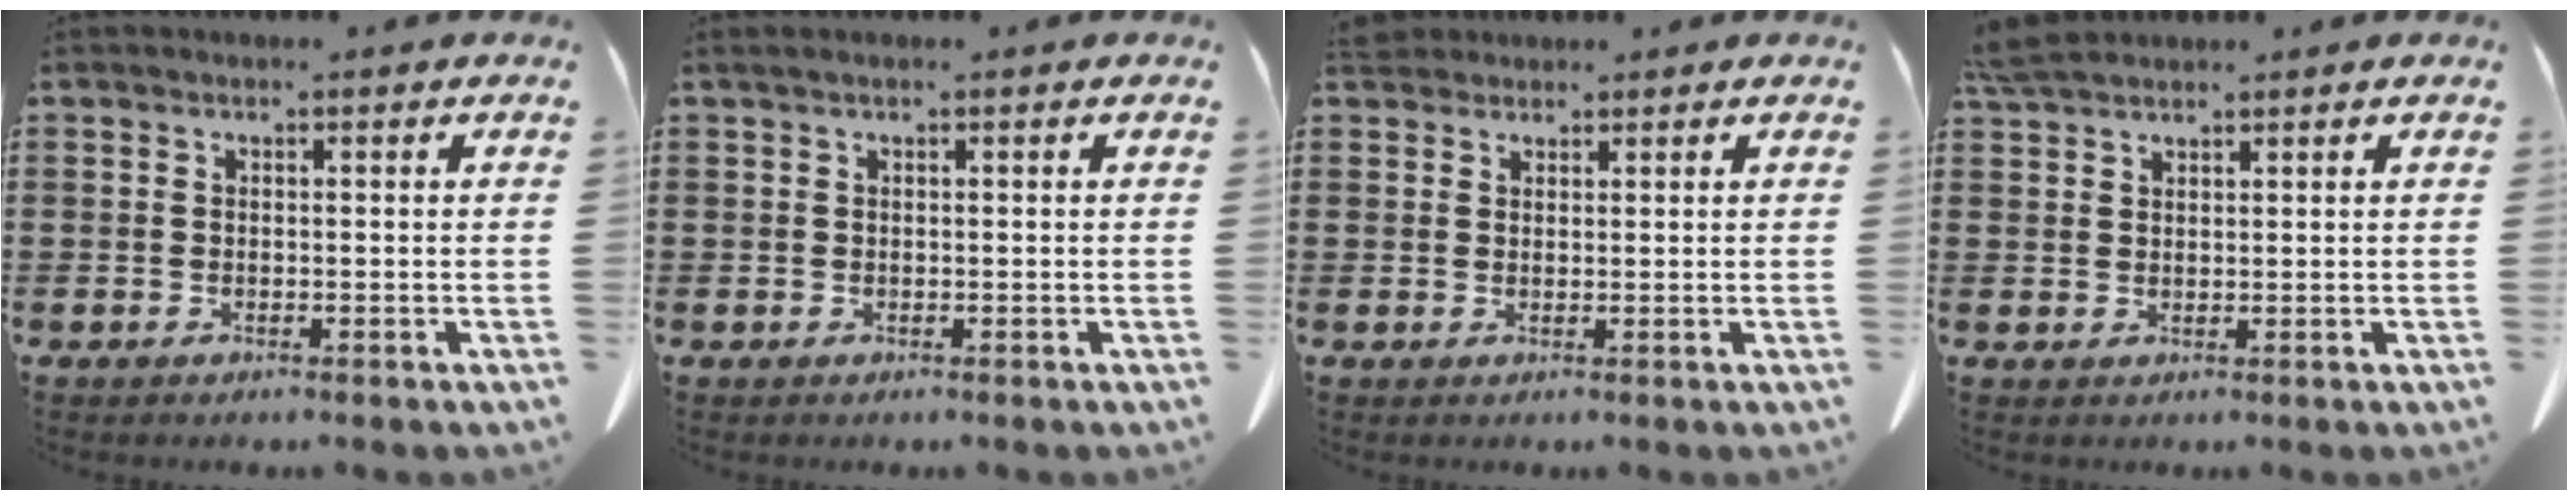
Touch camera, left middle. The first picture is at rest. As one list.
[{"total": 0.5, "force": [0.3, 0.0, 0.5], "torque": [-0.009, 0.000, 0.005]}, {"total": 2.4, "force": [2.1, 0.9, 0.5], "torque": [-0.017, 0.002, 0.042]}, {"total": 3.8, "force": [3.4, 0.7, 1.7], "torque": [-0.043, -0.003, 0.066]}]